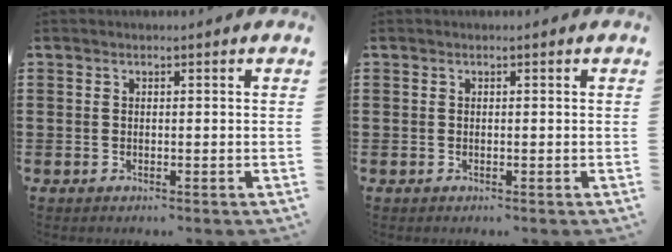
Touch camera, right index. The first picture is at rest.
{"total": 0.0}